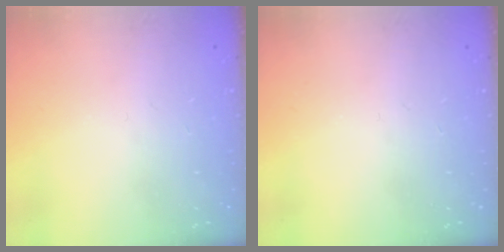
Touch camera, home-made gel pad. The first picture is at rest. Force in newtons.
{"total": 0.0}